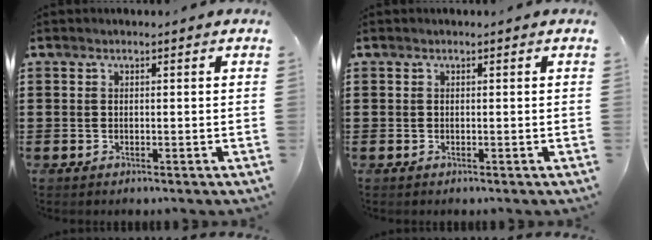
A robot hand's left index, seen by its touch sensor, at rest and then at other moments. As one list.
[{"total": 0.0}]